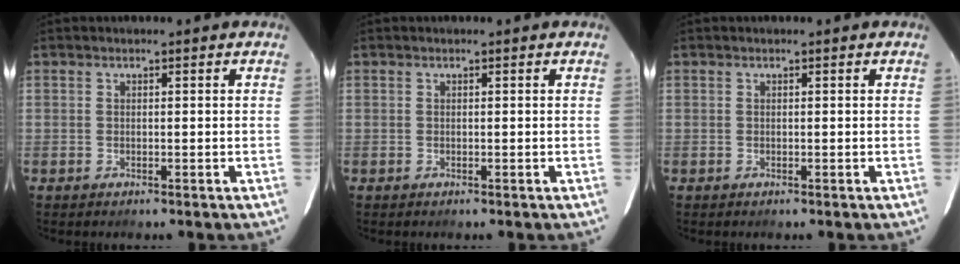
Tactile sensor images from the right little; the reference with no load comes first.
{"total": 0.0}
{"total": 0.0}